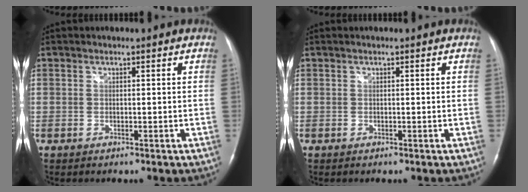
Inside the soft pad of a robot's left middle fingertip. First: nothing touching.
{"total": 0.0}